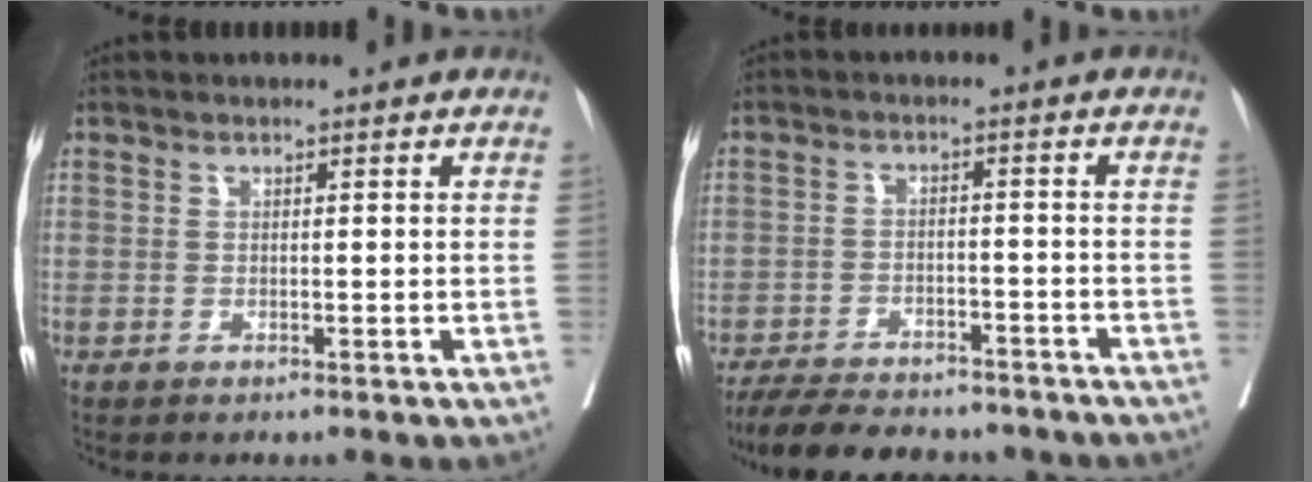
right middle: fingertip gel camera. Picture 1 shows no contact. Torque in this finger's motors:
{"motor_torque": [0.37, -0.39, 0.14, 0.06]}